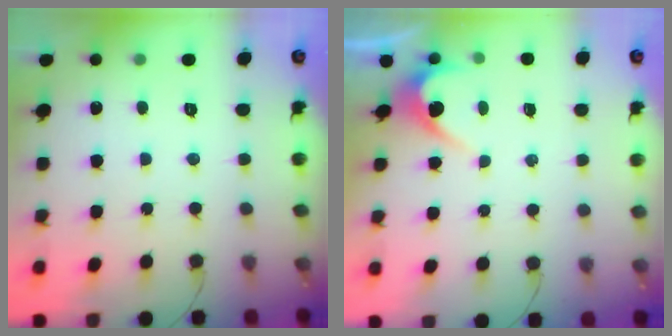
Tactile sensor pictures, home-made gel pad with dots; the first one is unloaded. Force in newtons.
{"total": 2.8, "press": 2.8, "slide": 0.2}